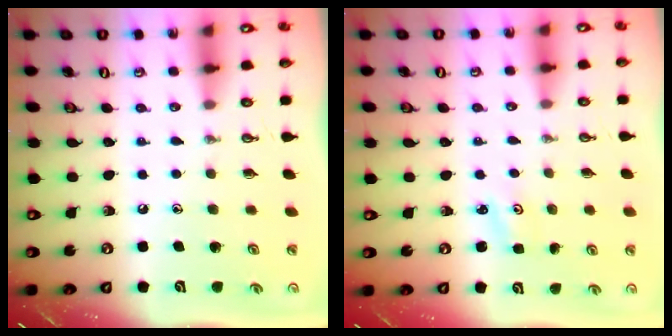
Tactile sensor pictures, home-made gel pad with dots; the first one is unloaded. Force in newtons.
{"total": 2.0, "press": 2.0, "slide": 0.3}